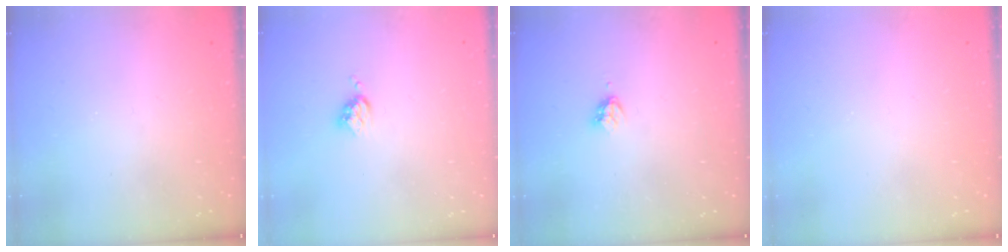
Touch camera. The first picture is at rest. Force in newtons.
{"total": 3.5, "press": 3.5, "slide": 0.4}
{"total": 3.2, "press": 3.1, "slide": 0.5}
{"total": 0.0}